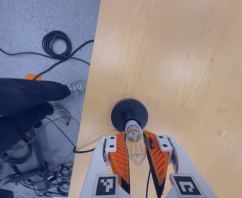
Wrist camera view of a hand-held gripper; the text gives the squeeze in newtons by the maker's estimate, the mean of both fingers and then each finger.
{"total": 21.1, "left": 21.8, "right": 20.5}